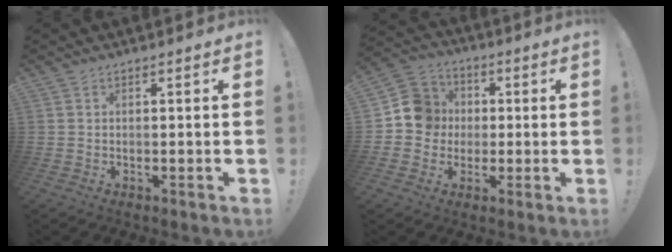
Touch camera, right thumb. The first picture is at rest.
{"total": 11.4, "force": [0.0, 10.9, 3.3], "torque": [-0.039, 0.017, 0.006]}